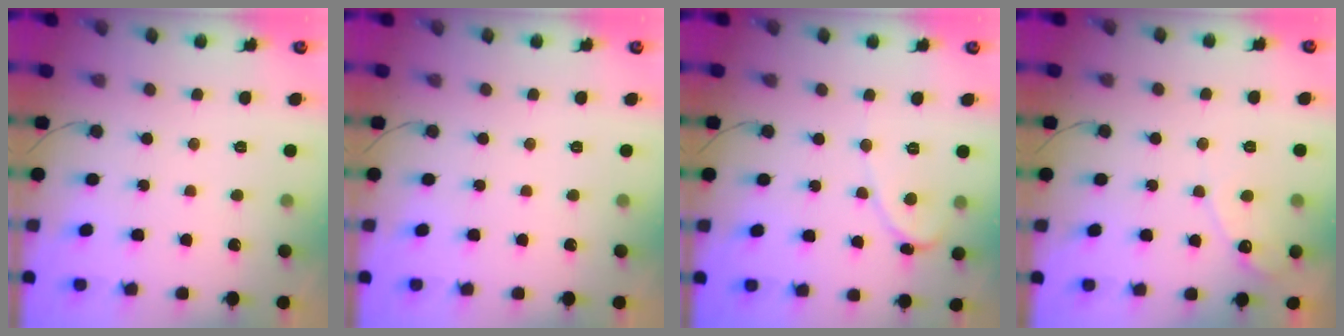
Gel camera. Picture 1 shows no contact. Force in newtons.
{"total": 0.0}
{"total": 1.6, "press": 1.6, "slide": 0.0}
{"total": 5.6, "press": 5.6, "slide": 0.1}